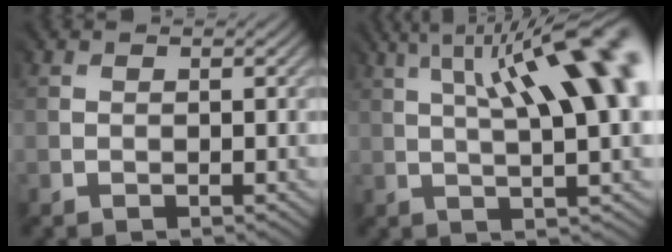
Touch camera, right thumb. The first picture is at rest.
{"total": 14.4, "force": [3.6, 4.1, 13.3], "torque": [-0.190, 0.032, 0.062]}